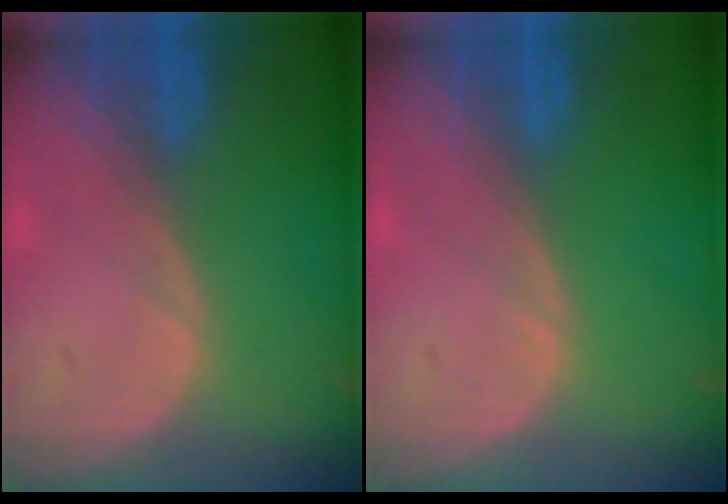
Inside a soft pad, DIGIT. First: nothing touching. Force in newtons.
{"total": 0.0}